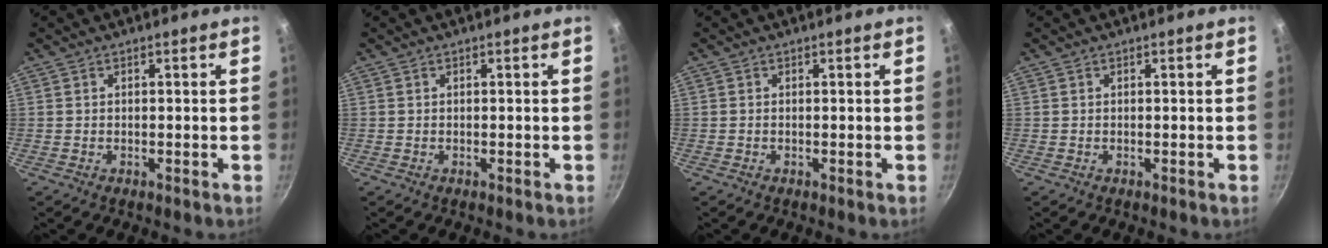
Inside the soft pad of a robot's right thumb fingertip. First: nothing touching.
{"total": 0.0}
{"total": 0.0}
{"total": 0.0}